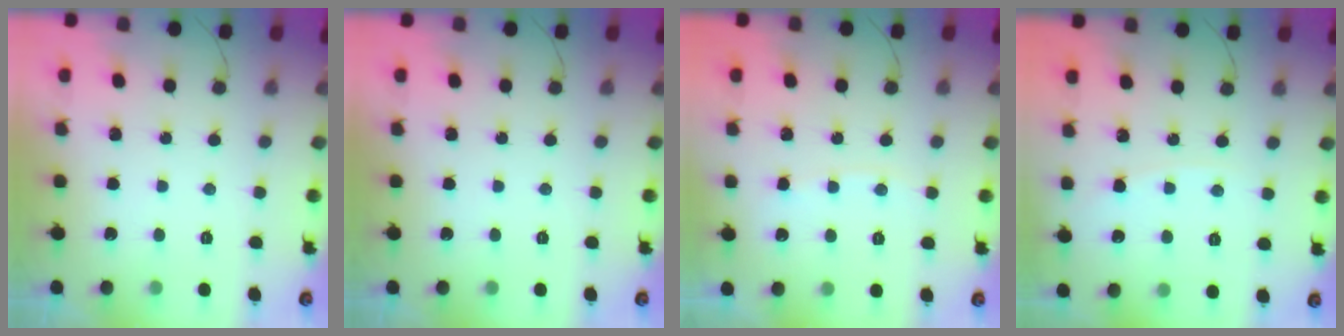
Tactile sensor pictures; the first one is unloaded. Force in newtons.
{"total": 0.0}
{"total": 3.0, "press": 3.0, "slide": 0.4}
{"total": 3.2, "press": 3.1, "slide": 0.5}